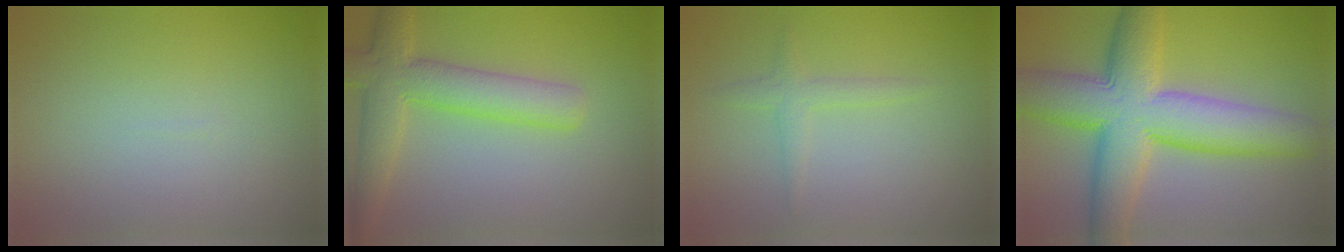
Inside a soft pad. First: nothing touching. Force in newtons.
{"total": 6.0, "press": 6.0, "slide": 0.2}
{"total": 1.6, "press": 1.6, "slide": 0.1}
{"total": 11.4, "press": 11.4, "slide": 0.1}